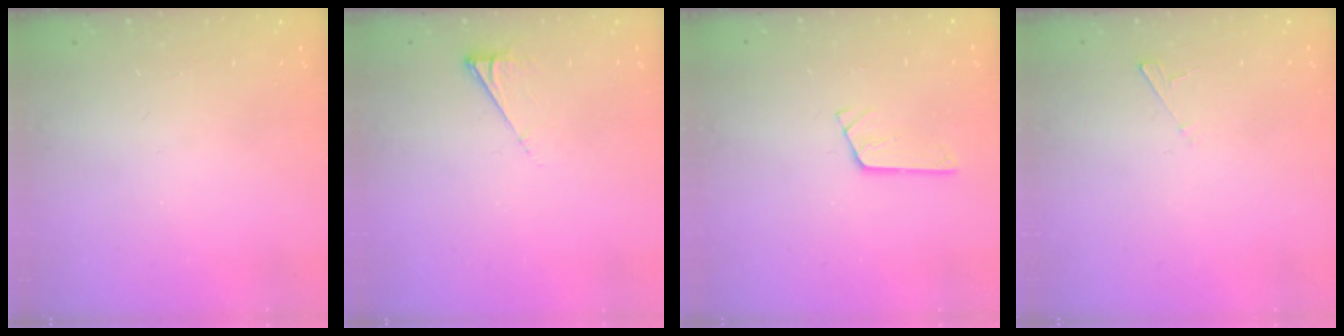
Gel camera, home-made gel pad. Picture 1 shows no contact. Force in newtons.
{"total": 4.1, "press": 4.0, "slide": 0.6}
{"total": 2.6, "press": 2.6, "slide": 0.3}
{"total": 2.0, "press": 2.0, "slide": 0.2}